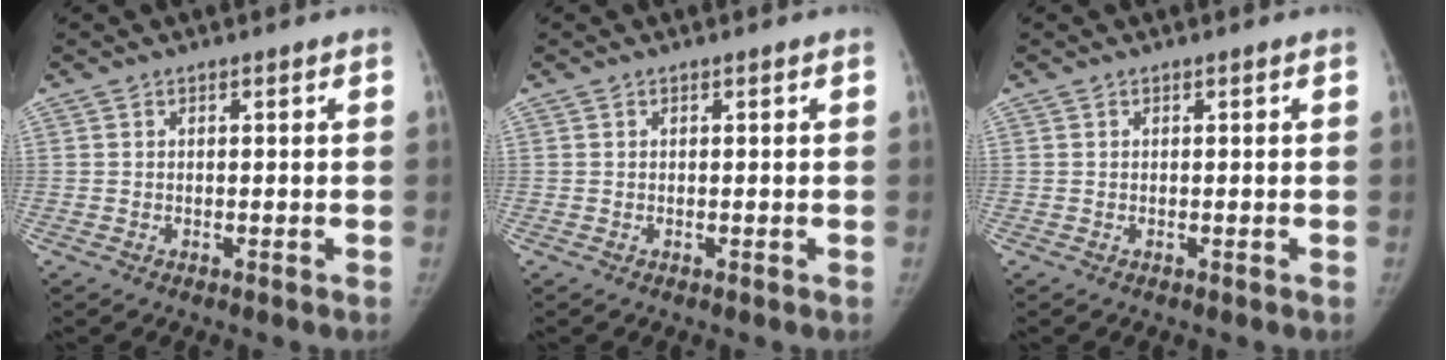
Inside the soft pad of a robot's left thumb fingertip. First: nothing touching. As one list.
[{"total": 0.0}, {"total": 0.0}]